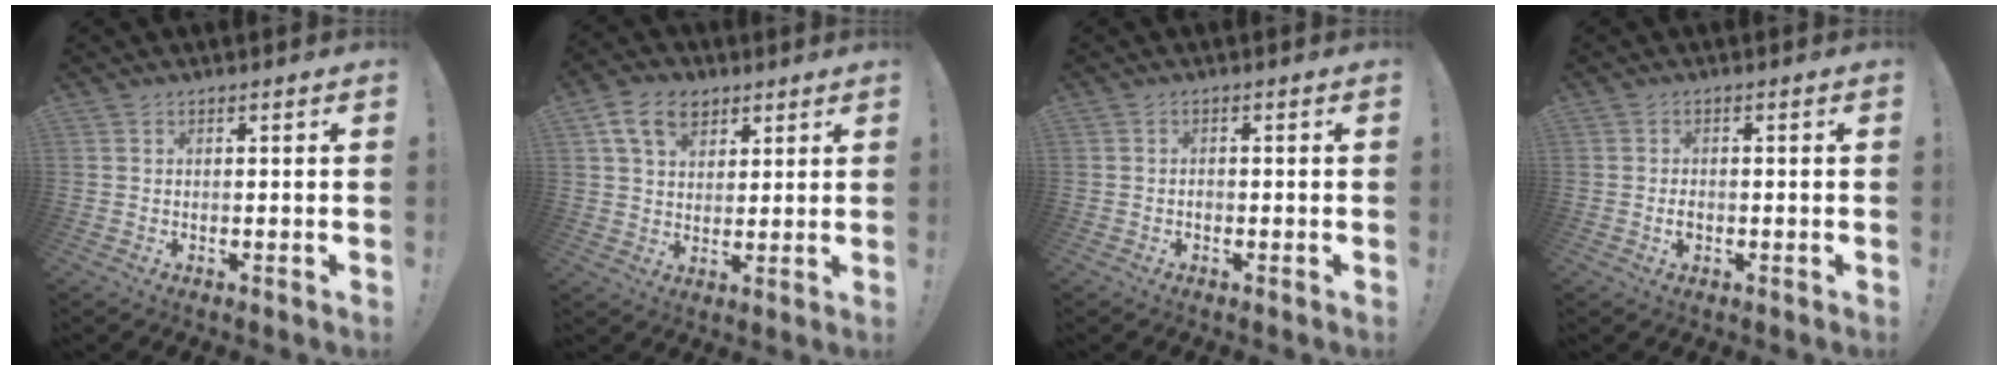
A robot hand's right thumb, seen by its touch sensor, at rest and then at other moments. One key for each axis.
{"total": 10.7, "fx": 5.7, "fy": 7.4, "fz": 5.4, "tx": -0.084, "ty": -0.013, "tz": 0.108}
{"total": 1.2, "fx": -0.8, "fy": 0.7, "fz": 0.4, "tx": -0.005, "ty": 0.003, "tz": -0.015}
{"total": 2.0, "fx": -0.8, "fy": 1.3, "fz": 1.2, "tx": -0.013, "ty": 0.000, "tz": -0.014}